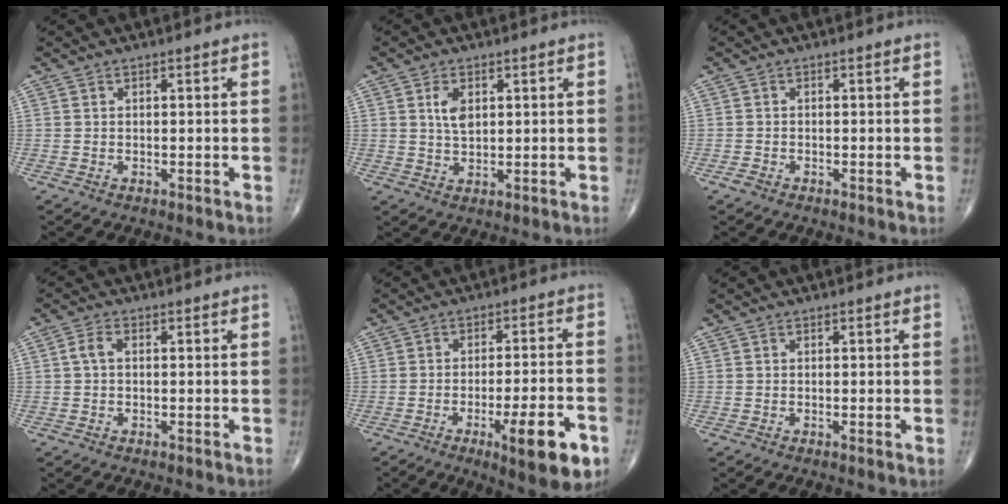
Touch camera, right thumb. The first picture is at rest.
{"total": 4.1, "force": [1.2, 2.3, 3.1], "torque": [-0.052, -0.006, 0.025]}
{"total": 0.9, "force": [-0.6, 0.4, 0.5], "torque": [-0.009, -0.001, -0.015]}
{"total": 2.3, "force": [0.1, 1.3, 1.9], "torque": [-0.038, 0.006, -0.001]}
{"total": 12.6, "force": [-5.6, 2.8, 11.0], "torque": [-0.150, 0.017, -0.073]}
{"total": 0.6, "force": [0.0, 0.0, 0.6], "torque": [-0.013, -0.002, -0.003]}